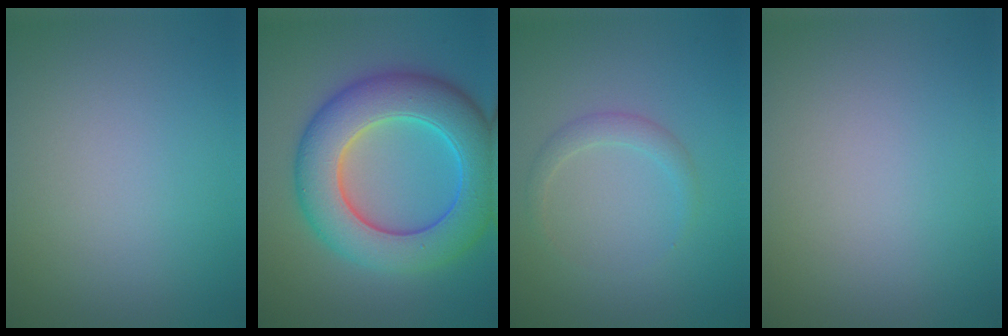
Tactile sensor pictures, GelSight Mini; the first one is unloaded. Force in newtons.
{"total": 9.9, "press": 9.9, "slide": 0.1}
{"total": 1.4, "press": 1.4, "slide": 0.1}
{"total": 0.0}